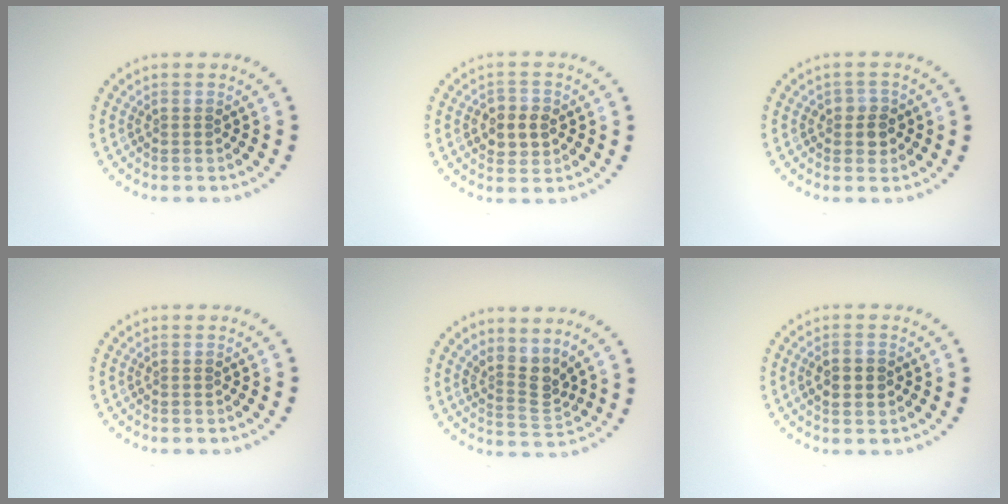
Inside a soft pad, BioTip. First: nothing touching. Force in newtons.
{"total": 2.9, "press": 2.8, "slide": 0.3}
{"total": 2.0, "press": 1.9, "slide": 0.7}
{"total": 0.0}
{"total": 3.0, "press": 2.1, "slide": 2.2}
{"total": 2.1, "press": 2.1, "slide": 0.1}